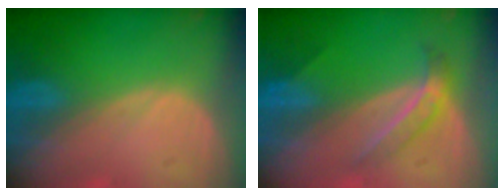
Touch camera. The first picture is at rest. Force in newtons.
{"total": 4.2, "press": 4.2, "slide": 0.4}